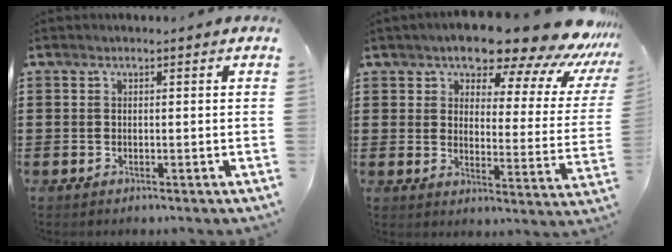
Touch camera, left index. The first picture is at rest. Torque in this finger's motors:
{"motor_torque": [2.14, 0.00, 1.05, 0.21]}